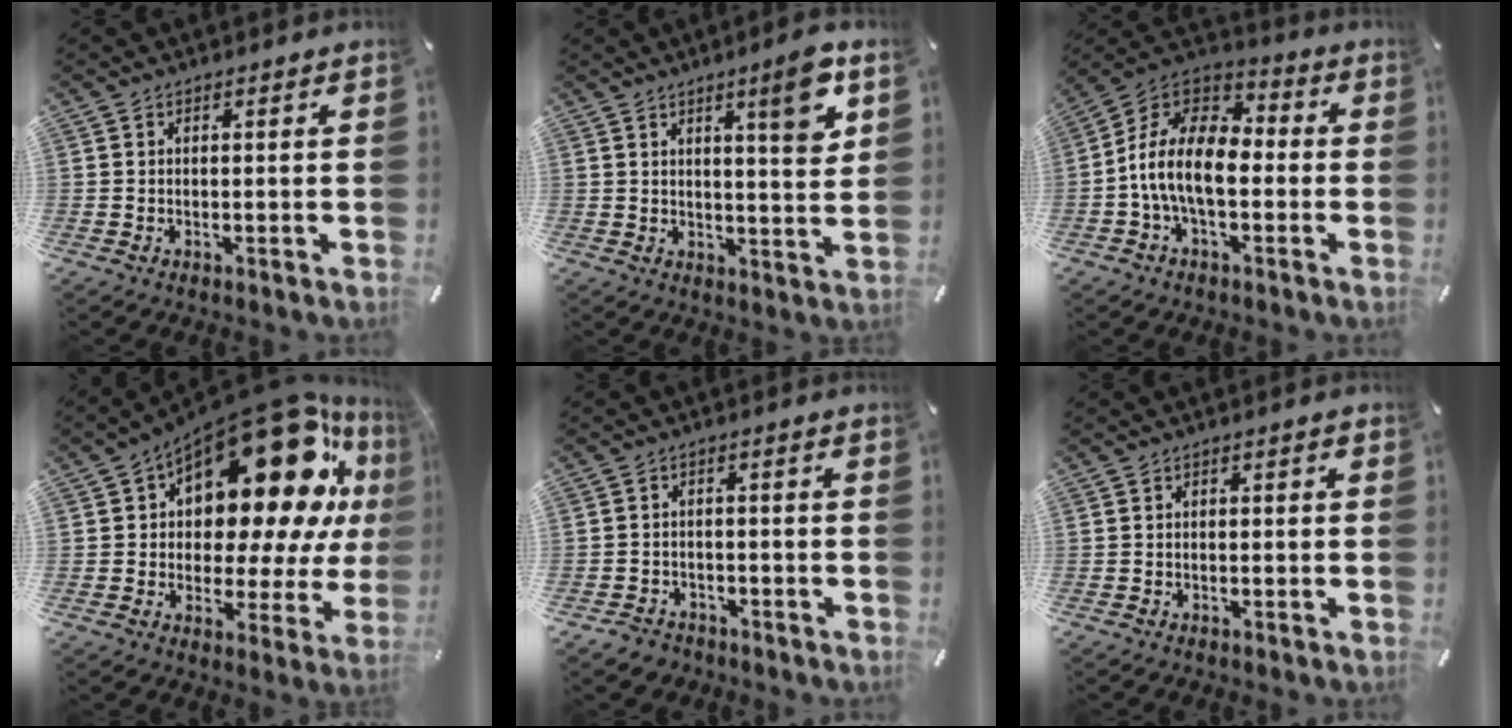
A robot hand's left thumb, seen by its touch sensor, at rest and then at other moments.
{"total": 9.3, "force": [4.9, 1.5, 7.7], "torque": [-0.109, -0.026, 0.072]}
{"total": 12.9, "force": [-4.4, 7.2, 9.8], "torque": [-0.215, 0.005, -0.090]}
{"total": 23.2, "force": [12.3, 10.9, 16.4], "torque": [-0.238, -0.109, 0.205]}
{"total": 3.4, "force": [-2.5, 2.3, 0.7], "torque": [-0.017, 0.014, -0.052]}
{"total": 1.0, "force": [-0.4, 0.5, 0.8], "torque": [-0.015, 0.002, -0.010]}